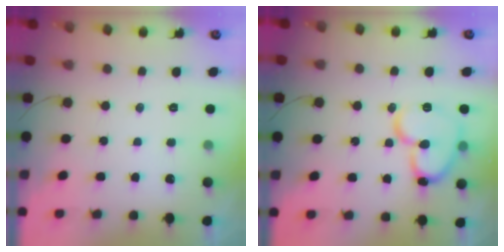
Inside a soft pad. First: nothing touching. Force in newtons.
{"total": 14.3, "press": 14.2, "slide": 1.8}